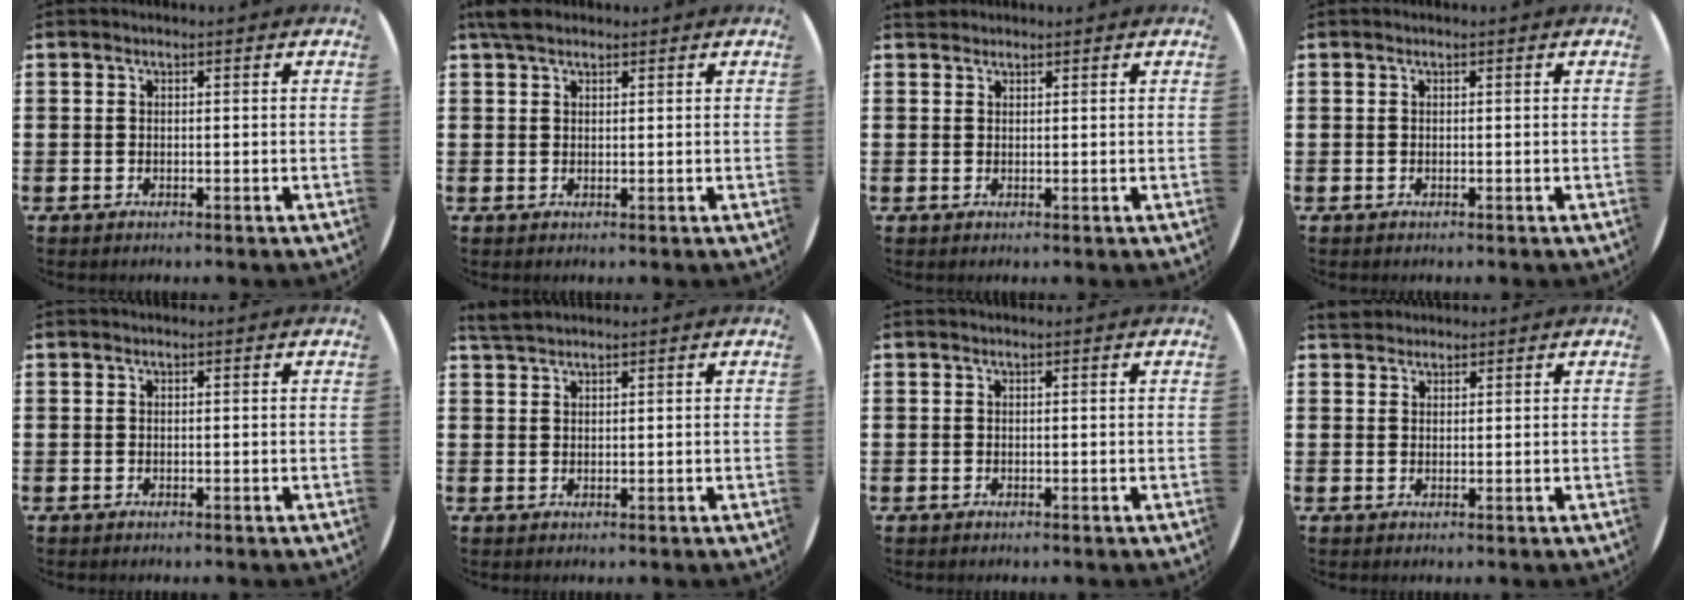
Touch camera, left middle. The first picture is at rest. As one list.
[{"total": 2.3, "force": [1.8, 1.0, 1.1], "torque": [-0.018, 0.004, 0.031]}, {"total": 1.0, "force": [1.0, 0.3, -0.1], "torque": [0.007, -0.002, 0.017]}, {"total": 0.0}, {"total": 0.0}, {"total": 1.8, "force": [1.7, 0.2, 0.5], "torque": [-0.014, 0.004, 0.033]}, {"total": 0.0}, {"total": 2.1, "force": [2.0, 0.7, 0.2], "torque": [-0.002, 0.001, 0.038]}]